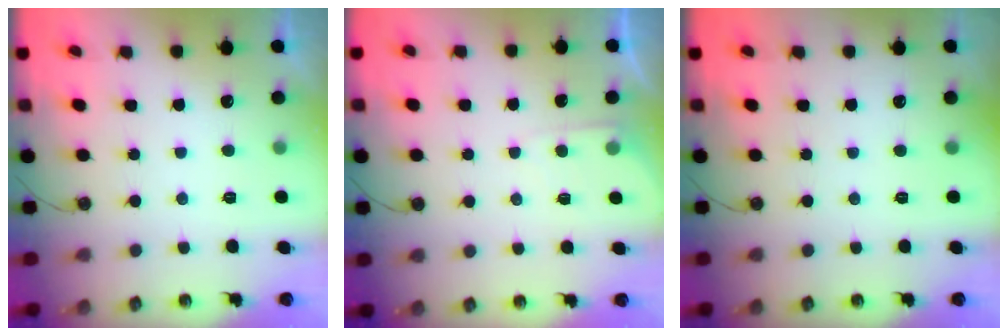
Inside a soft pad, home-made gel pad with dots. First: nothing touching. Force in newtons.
{"total": 3.7, "press": 3.6, "slide": 0.5}
{"total": 0.0}